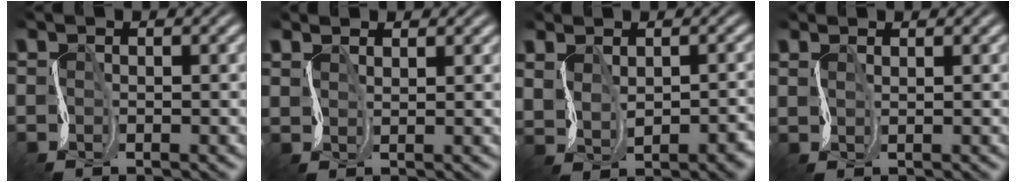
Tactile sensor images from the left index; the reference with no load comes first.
{"total": 1.8, "force": [1.8, 0.4, -0.3], "torque": [0.001, 0.003, 0.037]}
{"total": 3.4, "force": [0.4, 2.5, 2.3], "torque": [-0.037, -0.014, 0.024]}
{"total": 1.1, "force": [1.0, 0.2, -0.1], "torque": [-0.001, 0.001, 0.026]}